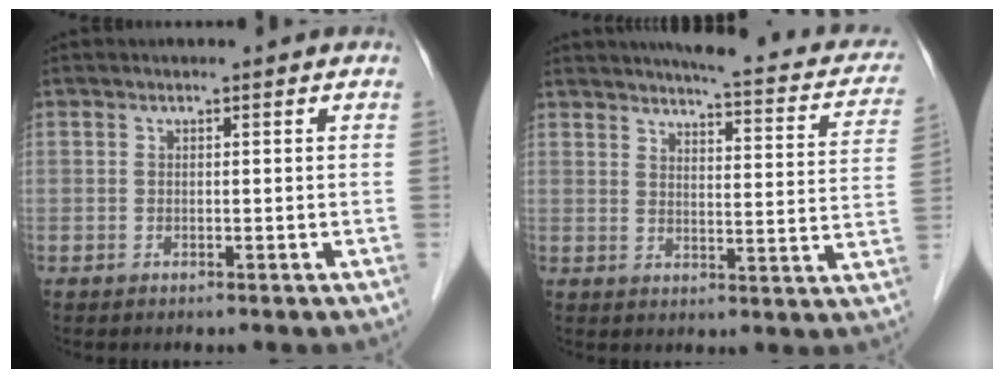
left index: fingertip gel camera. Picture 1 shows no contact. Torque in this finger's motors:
{"motor_torque": [0.31, -0.50, 0.19, 0.04]}